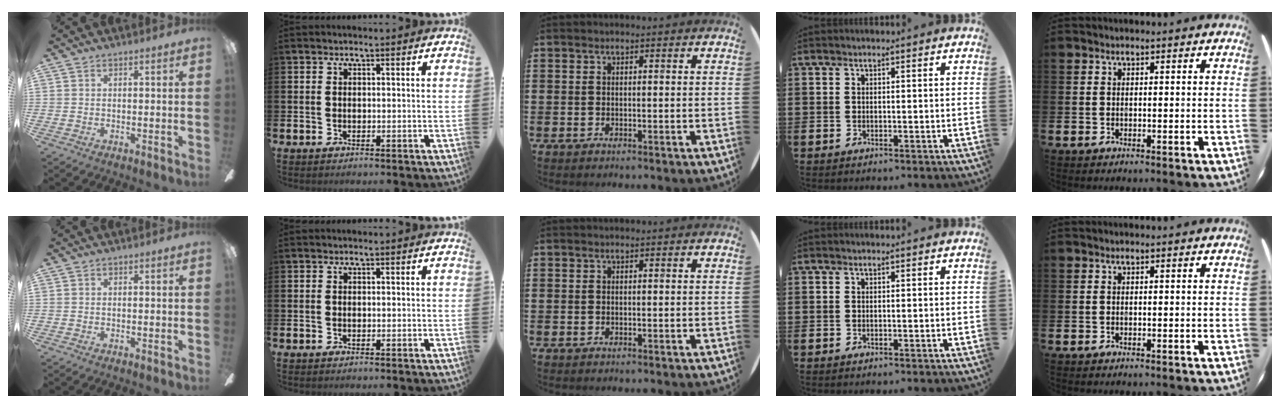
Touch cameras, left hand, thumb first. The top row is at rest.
{}